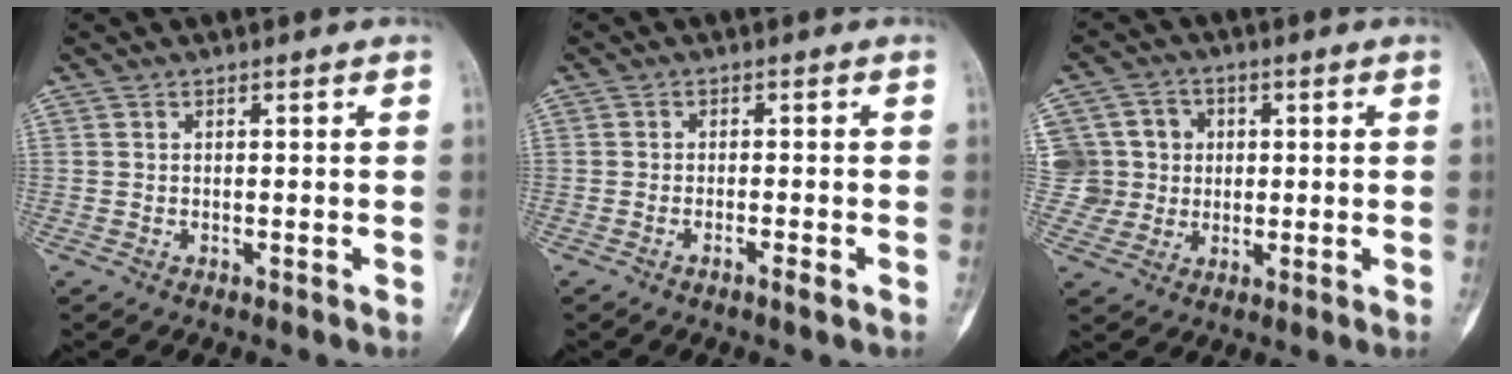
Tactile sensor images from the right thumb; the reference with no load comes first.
{"total": 1.6, "force": [-1.0, 0.1, 1.3], "torque": [-0.027, 0.003, -0.020]}
{"total": 9.1, "force": [1.3, 8.9, 1.6], "torque": [0.004, 0.017, 0.025]}